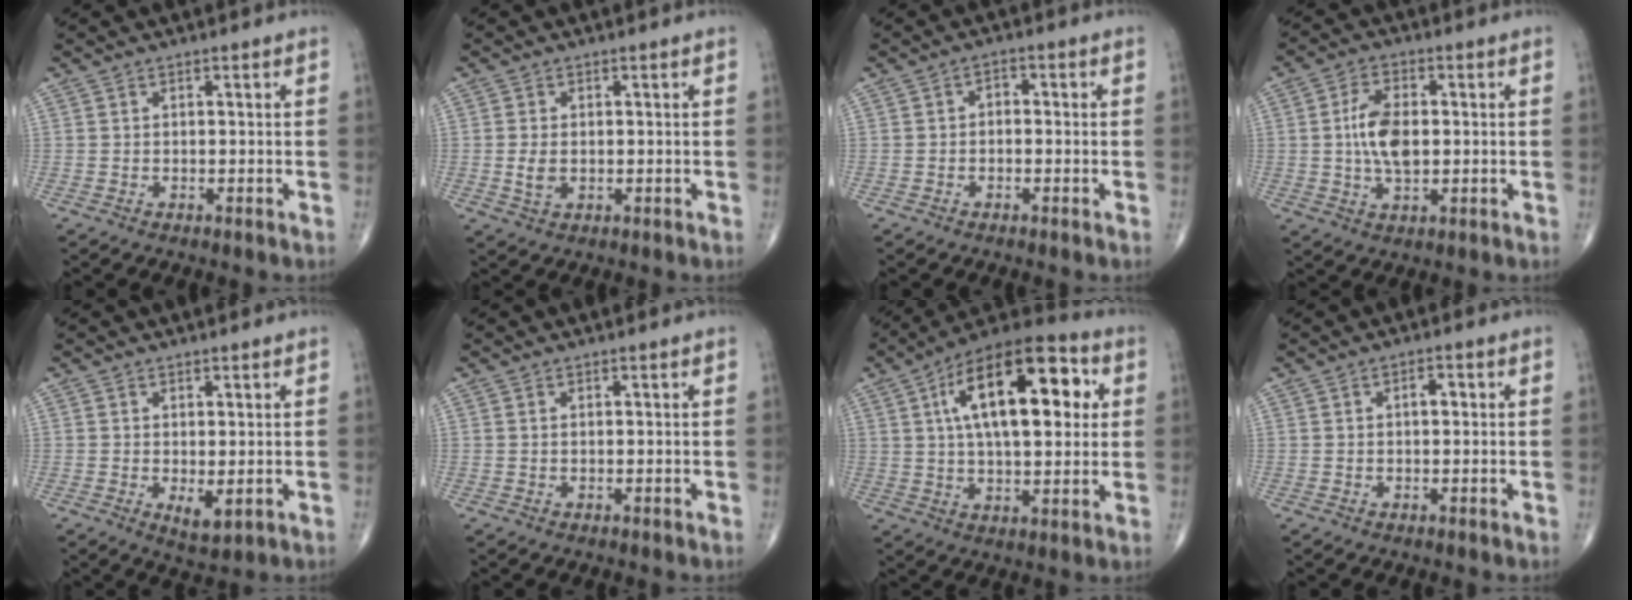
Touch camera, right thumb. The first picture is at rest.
{"total": 2.9, "force": [-0.1, 1.9, 2.2], "torque": [-0.043, -0.004, 0.000]}
{"total": 1.9, "force": [-0.3, 1.3, 1.4], "torque": [-0.011, 0.011, -0.011]}
{"total": 8.3, "force": [0.3, 4.4, 7.0], "torque": [-0.129, 0.003, 0.004]}
{"total": 3.4, "force": [-0.3, 1.5, 3.0], "torque": [-0.043, -0.011, 0.002]}
{"total": 0.0}
{"total": 22.4, "force": [5.7, 10.0, 19.2], "torque": [-0.289, 0.013, 0.081]}
{"total": 3.4, "force": [0.5, 1.8, 2.9], "torque": [-0.035, 0.009, 0.005]}